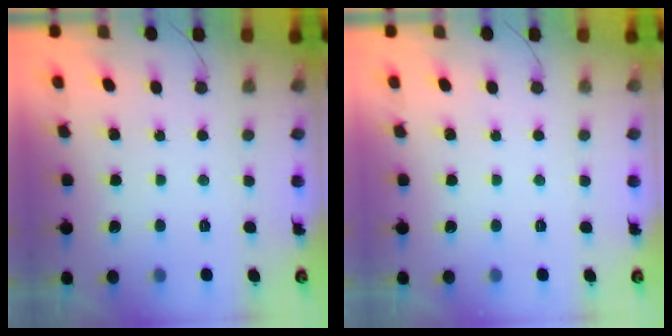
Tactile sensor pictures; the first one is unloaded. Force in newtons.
{"total": 0.0}